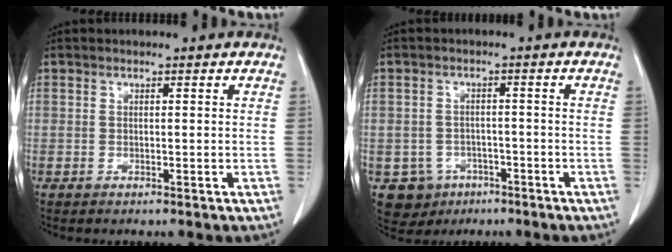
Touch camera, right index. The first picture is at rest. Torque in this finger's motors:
{"motor_torque": [-0.82, 0.50, -0.84, -0.21]}